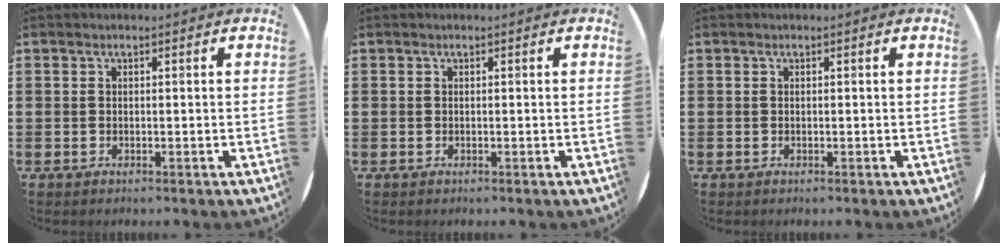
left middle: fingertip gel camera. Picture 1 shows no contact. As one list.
[{"total": 0.0}, {"total": 0.0}]